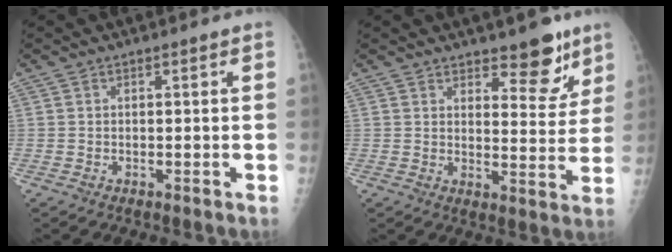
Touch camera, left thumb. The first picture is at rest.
{"total": 8.6, "force": [6.1, 3.6, 4.9], "torque": [-0.029, -0.042, 0.087]}